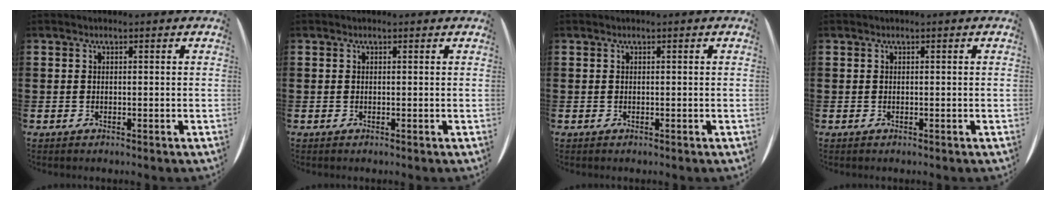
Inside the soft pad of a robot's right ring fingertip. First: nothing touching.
{"total": 0.0}
{"total": 0.0}
{"total": 0.0}